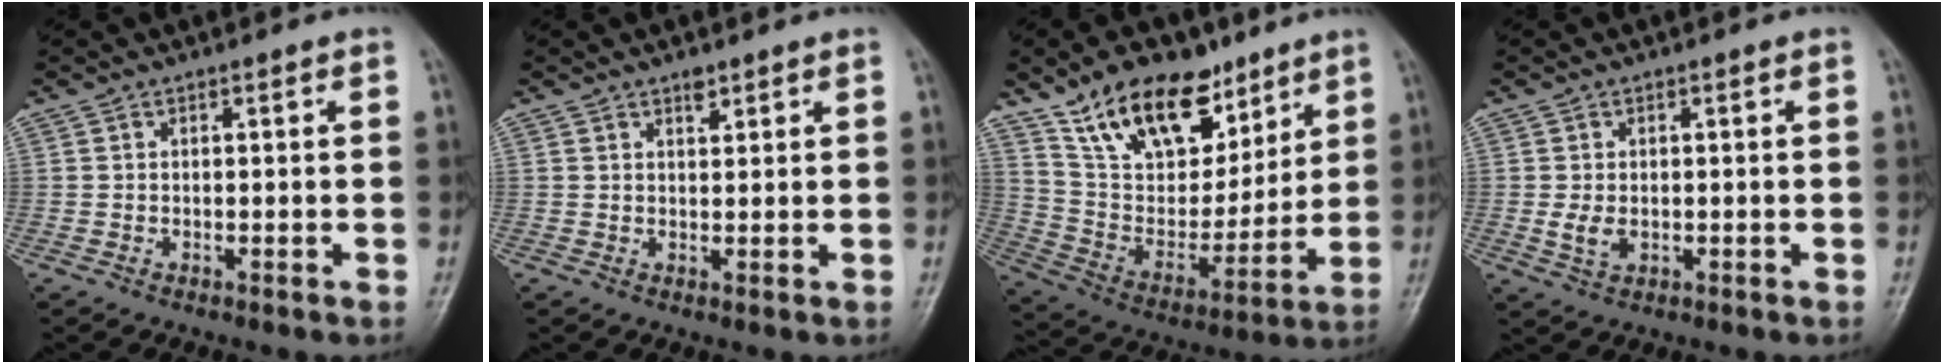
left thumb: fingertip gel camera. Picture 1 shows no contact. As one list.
[{"total": 1.7, "force": [1.3, 0.7, 1.0], "torque": [-0.009, -0.007, 0.020]}, {"total": 20.4, "force": [12.9, 11.3, 11.0], "torque": [-0.136, -0.052, 0.236]}, {"total": 3.4, "force": [-0.2, 2.2, 2.6], "torque": [-0.049, -0.004, -0.001]}]